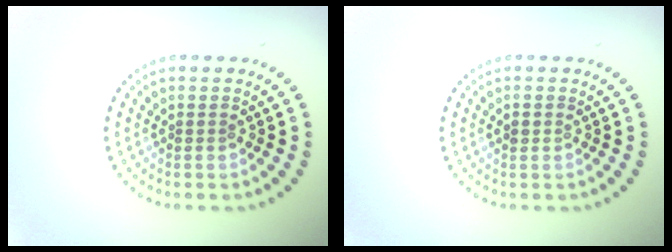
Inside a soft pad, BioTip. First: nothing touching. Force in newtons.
{"total": 1.0, "press": 1.0, "slide": 0.1}